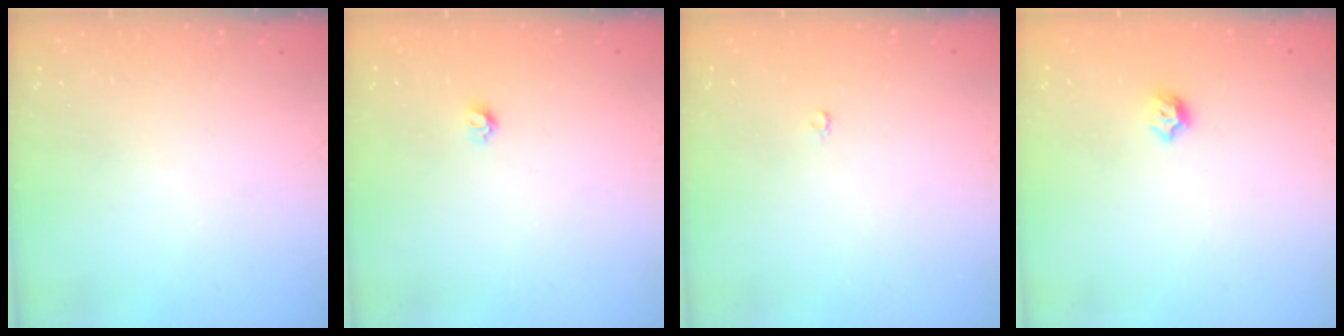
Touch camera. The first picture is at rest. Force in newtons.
{"total": 3.9, "press": 3.9, "slide": 0.3}
{"total": 2.0, "press": 2.0, "slide": 0.4}
{"total": 5.3, "press": 5.3, "slide": 0.9}